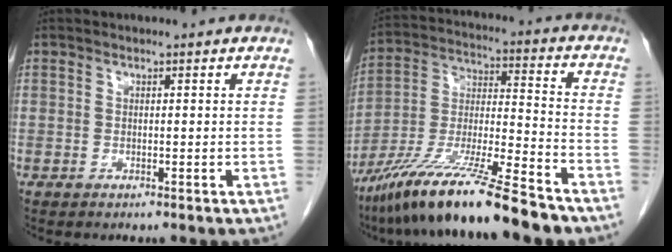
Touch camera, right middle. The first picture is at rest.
{"total": 17.9, "force": [-13.5, 0.5, 11.7], "torque": [-0.233, -0.030, -0.247]}